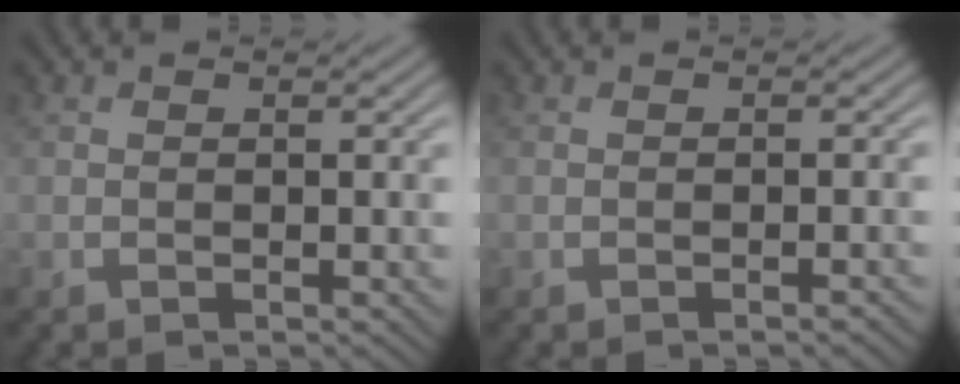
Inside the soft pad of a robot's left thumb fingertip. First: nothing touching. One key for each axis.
{"total": 0.9, "fx": -0.6, "fy": 0.1, "fz": 0.7, "tx": -0.005, "ty": 0.005, "tz": -0.013}